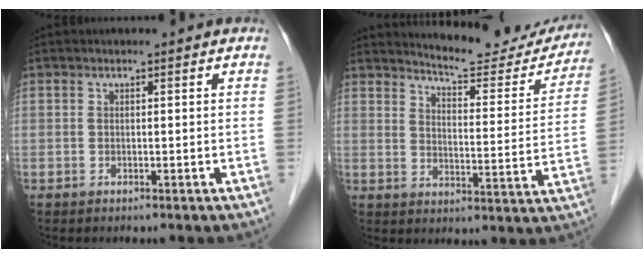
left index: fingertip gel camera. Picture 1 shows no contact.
{"total": 15.3, "force": [14.6, 2.5, 3.6], "torque": [-0.038, -0.054, 0.175]}